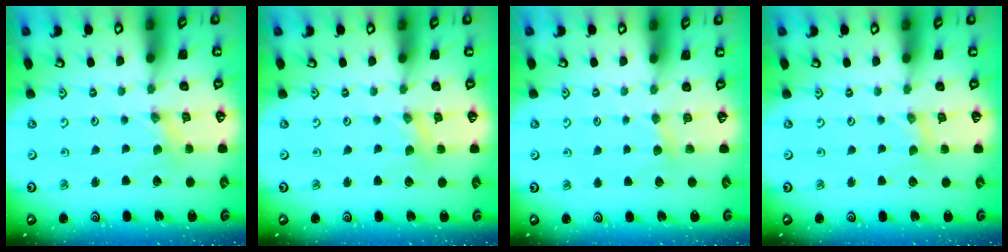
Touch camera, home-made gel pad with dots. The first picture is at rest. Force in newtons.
{"total": 0.7, "press": 0.7, "slide": 0.1}
{"total": 2.9, "press": 2.9, "slide": 0.4}
{"total": 0.7, "press": 0.7, "slide": 0.2}